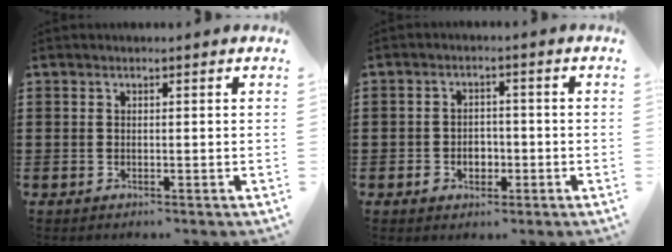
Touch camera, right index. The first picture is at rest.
{"total": 2.9, "force": [-1.1, 2.3, 1.3], "torque": [-0.030, 0.005, -0.024]}